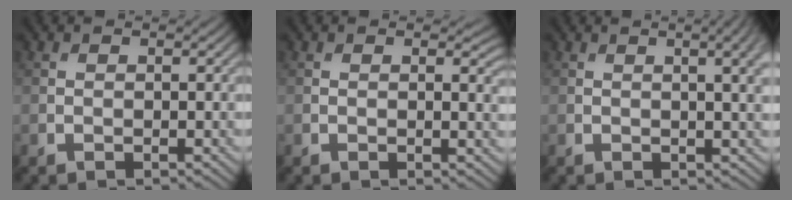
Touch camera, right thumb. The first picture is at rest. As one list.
[{"total": 1.3, "force": [0.4, 0.4, 1.2], "torque": [-0.015, -0.006, 0.006]}, {"total": 4.9, "force": [1.5, 1.4, 4.4], "torque": [-0.054, 0.011, 0.014]}]